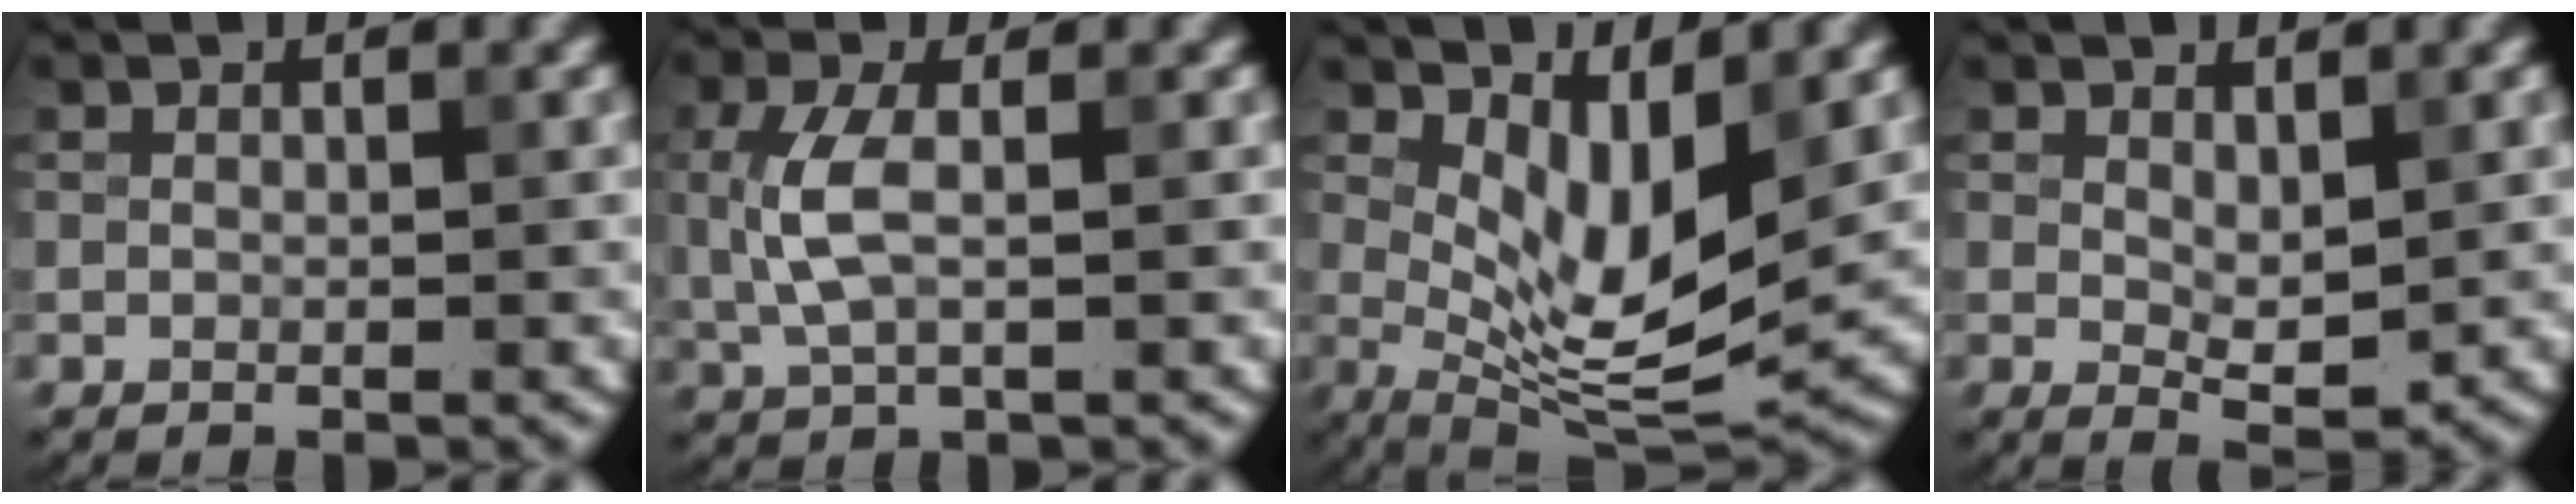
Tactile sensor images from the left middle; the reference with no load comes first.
{"total": 3.7, "force": [0.3, 1.5, 3.3], "torque": [-0.081, 0.001, 0.007]}
{"total": 7.4, "force": [2.0, 2.8, 6.5], "torque": [-0.118, -0.020, 0.040]}
{"total": 2.2, "force": [0.9, 0.8, 1.9], "torque": [-0.034, -0.008, 0.020]}